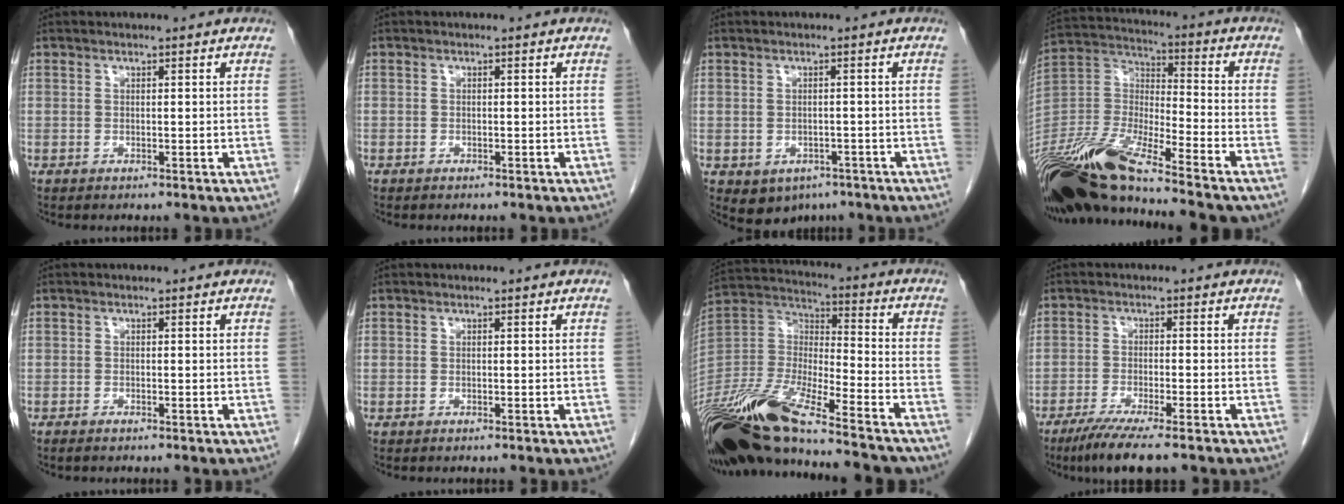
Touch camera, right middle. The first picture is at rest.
{"total": 0.7, "force": [-0.6, 0.5, 0.1], "torque": [-0.004, 0.002, -0.010]}
{"total": 5.3, "force": [-2.9, 4.0, 1.8], "torque": [-0.021, 0.002, -0.031]}
{"total": 19.9, "force": [-15.8, 2.1, 11.9], "torque": [-0.276, -0.028, -0.302]}
{"total": 0.8, "force": [-0.7, 0.1, 0.5], "torque": [-0.014, -0.003, -0.011]}
{"total": 0.0}
{"total": 24.1, "force": [-19.0, 3.4, 14.4], "torque": [-0.311, -0.029, -0.347]}
{"total": 7.4, "force": [-5.5, 0.2, 5.0], "torque": [-0.081, -0.018, -0.088]}